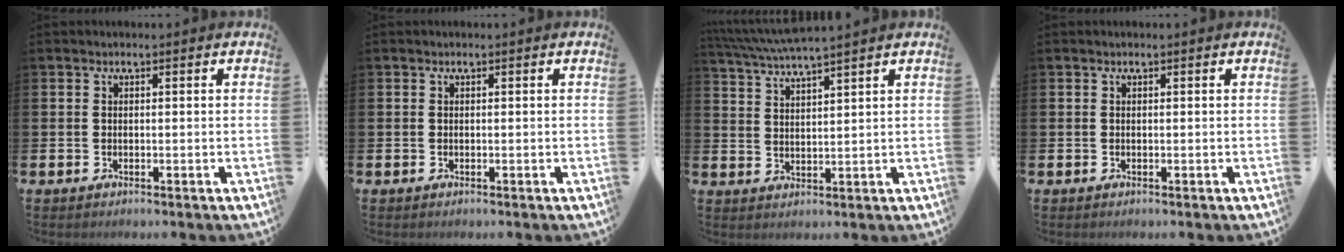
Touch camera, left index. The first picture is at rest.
{"total": 0.0}
{"total": 4.2, "force": [4.0, -0.3, 1.1], "torque": [-0.041, -0.021, 0.071]}
{"total": 0.0}